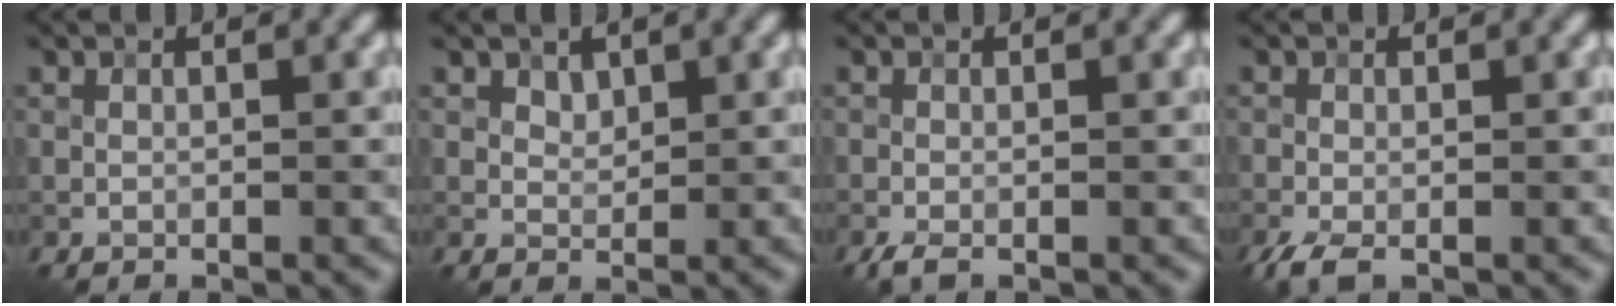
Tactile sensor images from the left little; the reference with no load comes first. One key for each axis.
{"total": 1.3, "fx": 0.8, "fy": 0.9, "fz": 0.4, "tx": -0.008, "ty": -0.004, "tz": 0.017}
{"total": 1.5, "fx": -1.0, "fy": 0.4, "fz": 1.1, "tx": -0.028, "ty": -0.005, "tz": -0.023}
{"total": 2.6, "fx": -1.6, "fy": 0.8, "fz": 1.9, "tx": -0.045, "ty": -0.007, "tz": -0.036}